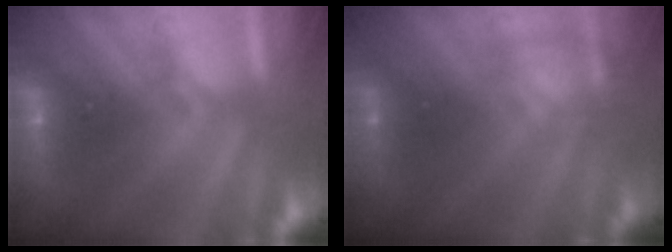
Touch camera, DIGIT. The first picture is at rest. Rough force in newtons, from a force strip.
{"total": 2.2}